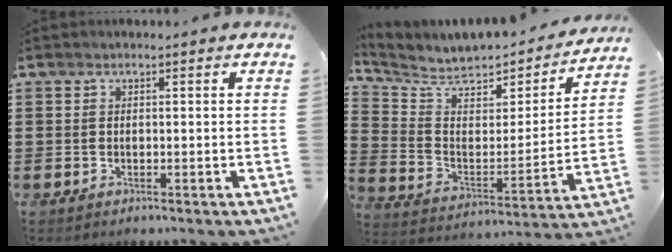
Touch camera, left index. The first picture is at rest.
{"total": 6.0, "force": [5.2, 2.4, 2.0], "torque": [-0.070, -0.040, 0.086]}